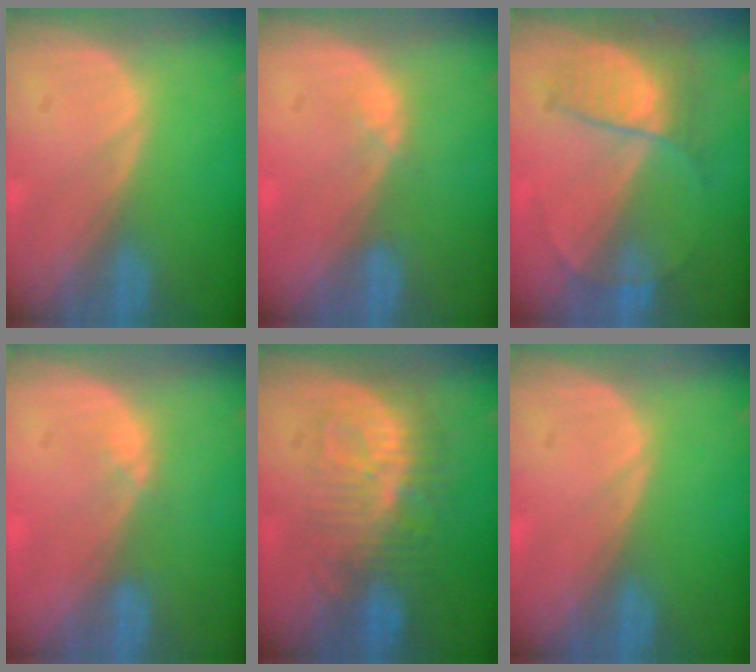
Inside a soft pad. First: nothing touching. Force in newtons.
{"total": 1.3, "press": 1.1, "slide": 0.8}
{"total": 7.3, "press": 6.2, "slide": 3.9}
{"total": 1.3, "press": 1.1, "slide": 0.8}
{"total": 9.4, "press": 8.8, "slide": 3.3}
{"total": 0.0}